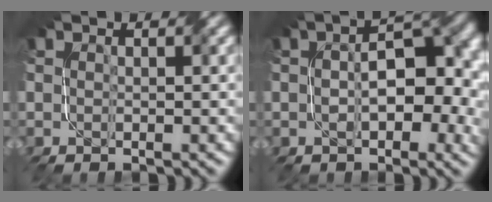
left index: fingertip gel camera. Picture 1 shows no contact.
{"total": 7.0, "force": [-0.1, 3.8, 5.9], "torque": [-0.085, 0.007, -0.006]}